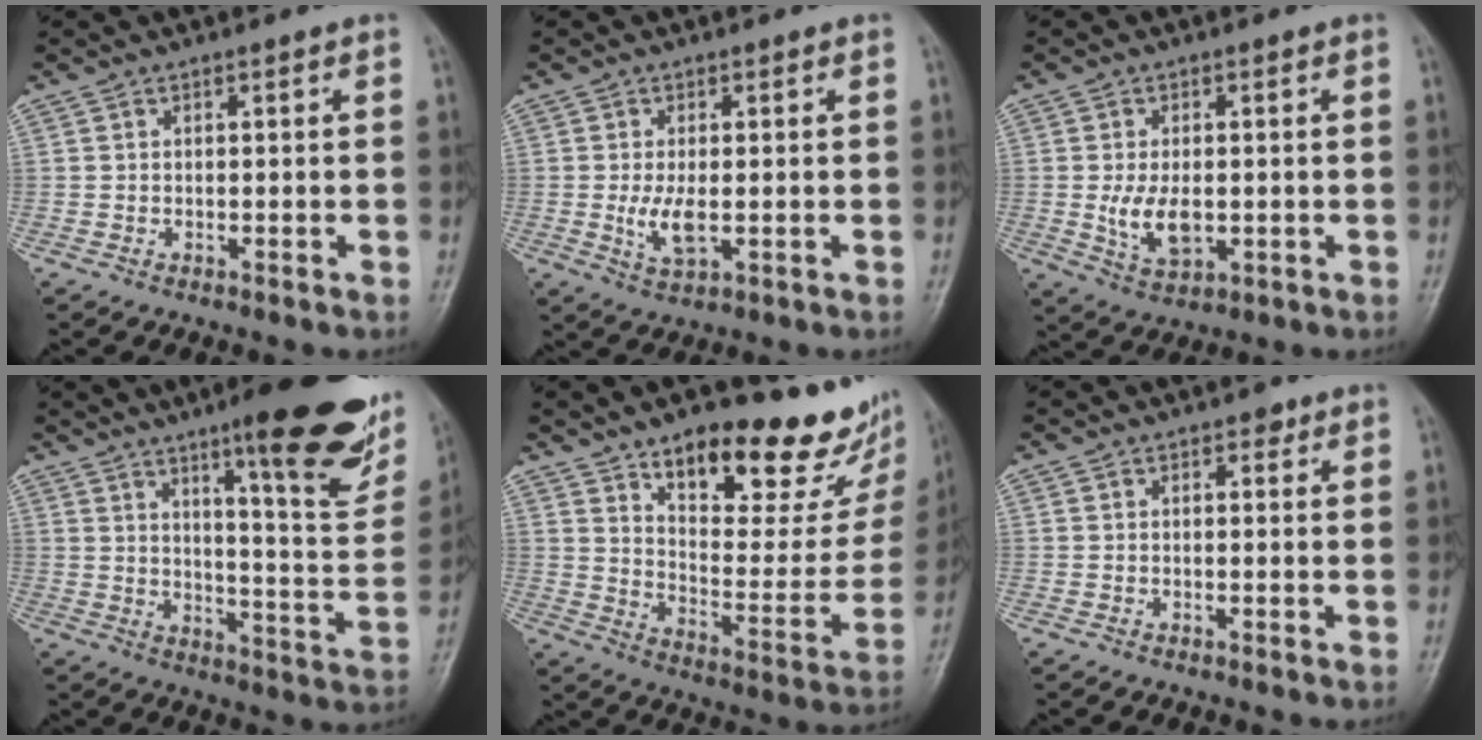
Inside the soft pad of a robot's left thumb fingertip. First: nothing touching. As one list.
[{"total": 4.8, "force": [-0.4, 2.4, 4.2], "torque": [-0.083, -0.012, -0.004]}, {"total": 6.9, "force": [-0.5, 4.1, 5.5], "torque": [-0.094, -0.013, -0.002]}, {"total": 22.3, "force": [12.8, 5.0, 17.5], "torque": [-0.190, -0.059, 0.180]}, {"total": 26.0, "force": [16.9, 10.0, 17.0], "torque": [-0.186, -0.084, 0.251]}, {"total": 1.6, "force": [0.8, 1.1, 0.8], "torque": [0.003, -0.001, 0.007]}]